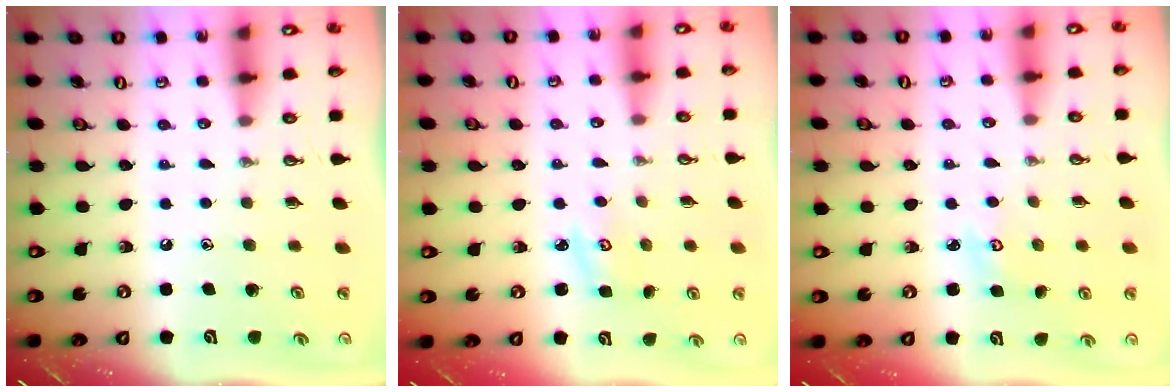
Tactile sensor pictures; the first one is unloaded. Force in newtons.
{"total": 3.1, "press": 3.0, "slide": 0.4}
{"total": 3.1, "press": 3.1, "slide": 0.4}